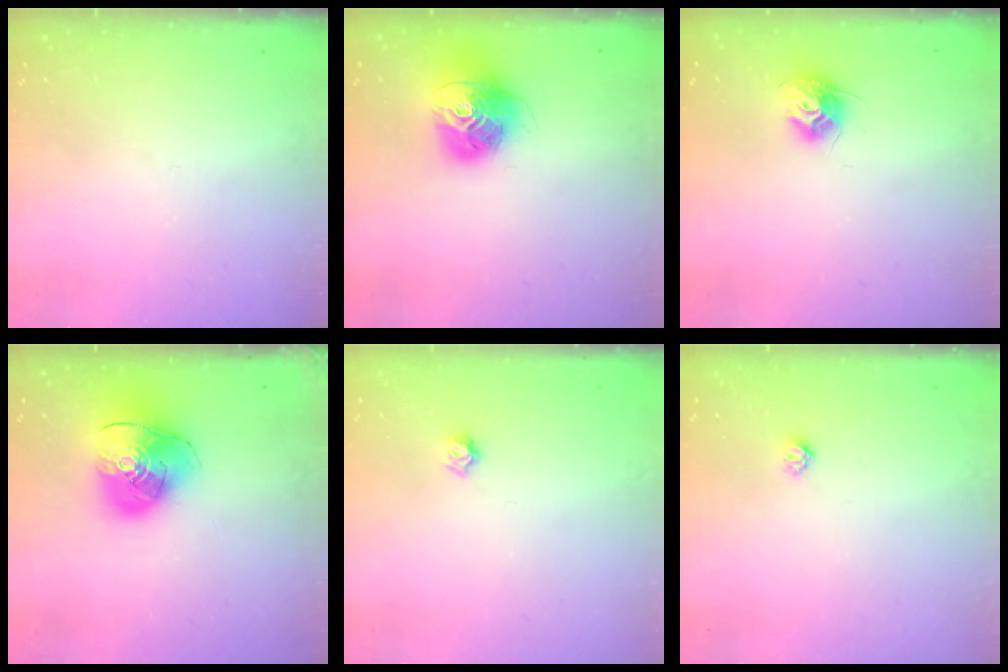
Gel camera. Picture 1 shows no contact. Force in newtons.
{"total": 16.9, "press": 16.9, "slide": 1.7}
{"total": 9.4, "press": 9.4, "slide": 0.2}
{"total": 14.3, "press": 14.2, "slide": 1.9}
{"total": 3.7, "press": 3.6, "slide": 0.2}
{"total": 4.1, "press": 4.1, "slide": 0.5}